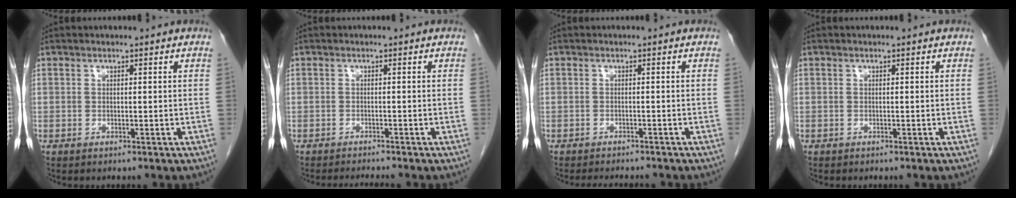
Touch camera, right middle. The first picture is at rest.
{"total": 2.8, "force": [-2.6, -0.7, 0.8], "torque": [-0.013, -0.012, -0.039]}
{"total": 5.2, "force": [-4.8, 0.9, 1.8], "torque": [-0.022, -0.006, -0.064]}
{"total": 0.0}